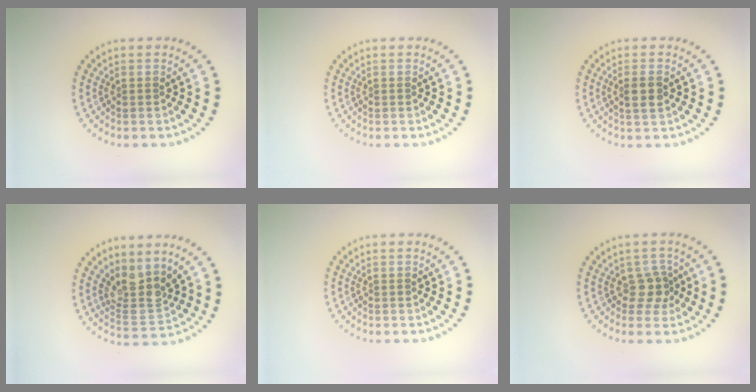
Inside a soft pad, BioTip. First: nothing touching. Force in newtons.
{"total": 0.0}
{"total": 1.9, "press": 1.8, "slide": 0.5}
{"total": 3.6, "press": 2.8, "slide": 2.3}
{"total": 0.0}
{"total": 2.0, "press": 1.6, "slide": 1.2}